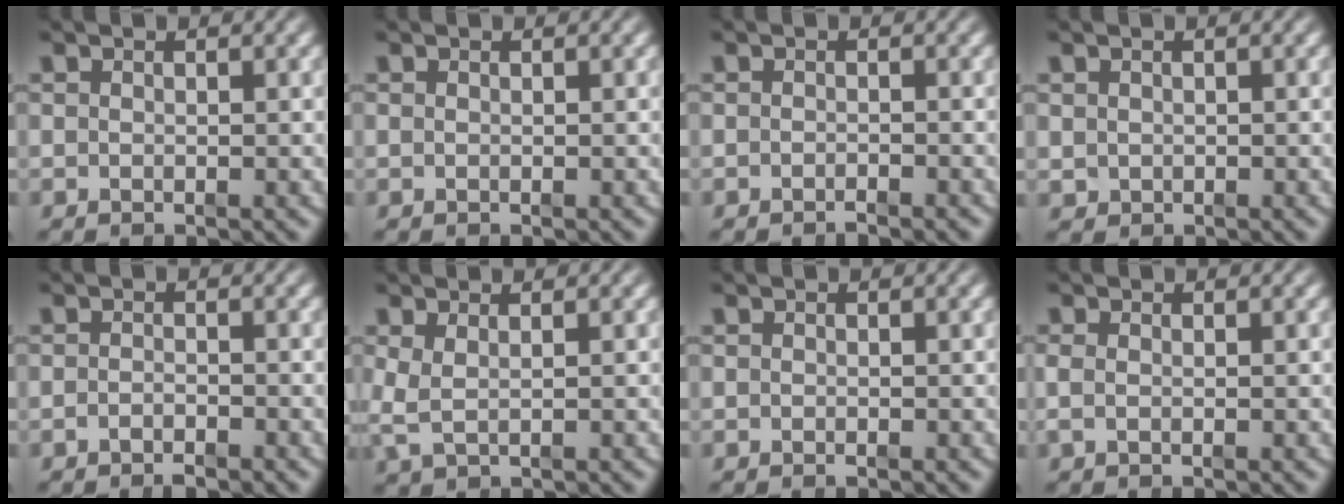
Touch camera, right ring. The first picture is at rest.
{"total": 0.0}
{"total": 1.0, "force": [-0.9, -0.2, 0.1], "torque": [0.000, -0.002, -0.015]}
{"total": 1.0, "force": [0.1, 0.9, 0.3], "torque": [-0.014, -0.015, 0.014]}
{"total": 1.5, "force": [-1.4, 0.1, 0.4], "torque": [-0.004, -0.005, -0.023]}
{"total": 2.2, "force": [0.2, 1.5, 1.6], "torque": [-0.049, -0.017, 0.015]}
{"total": 0.0}
{"total": 0.9, "force": [-0.1, 0.4, 0.7], "torque": [-0.026, -0.008, 0.005]}